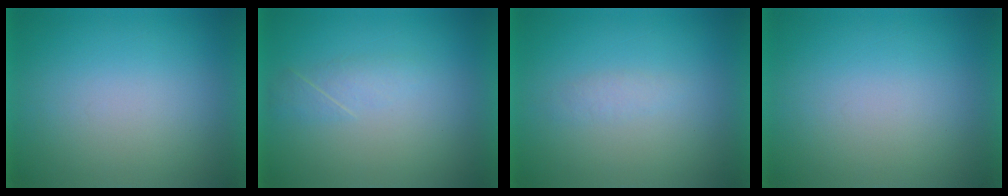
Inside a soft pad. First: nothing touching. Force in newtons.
{"total": 2.1}
{"total": 1.3}
{"total": 0.0}